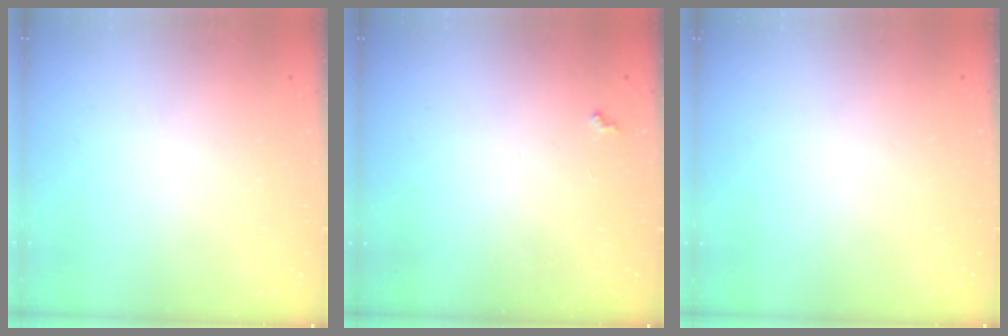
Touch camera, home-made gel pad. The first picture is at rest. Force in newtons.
{"total": 3.5, "press": 3.5, "slide": 0.5}
{"total": 0.0}